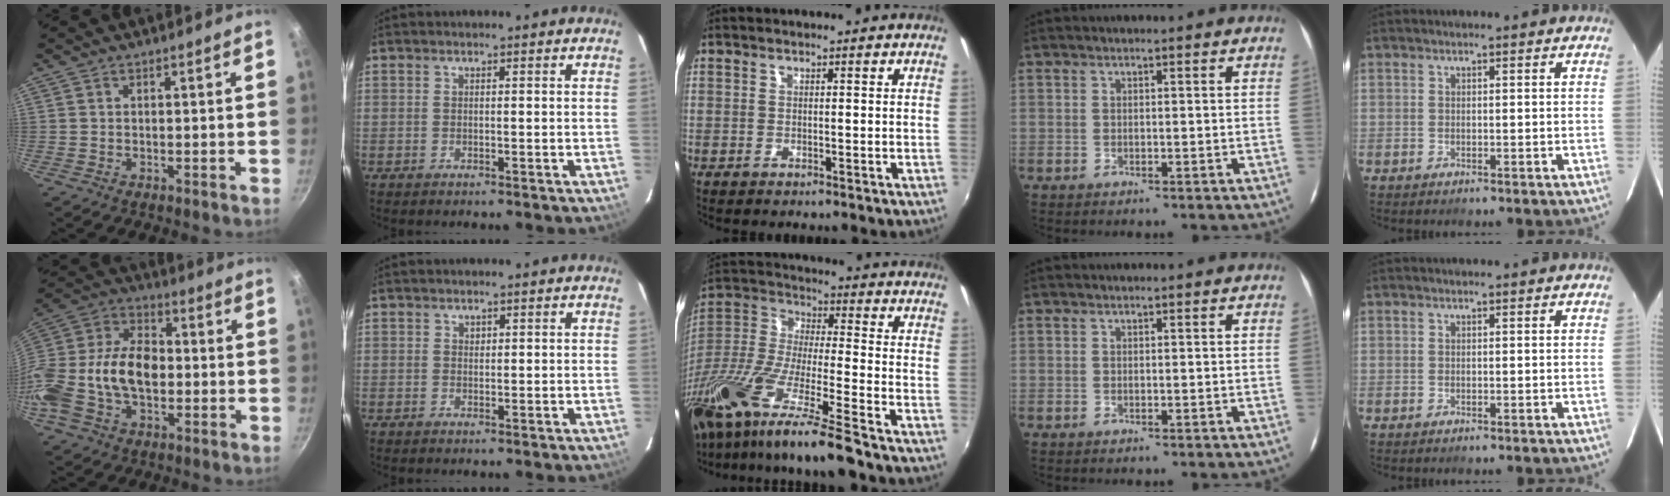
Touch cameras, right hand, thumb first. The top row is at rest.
{"thumb": {"total": 21.5, "force": [-2.5, 14.2, 15.9], "torque": [-0.301, 0.050, -0.056]}, "index": {"total": 0.7, "force": [0.4, 0.5, 0.1], "torque": [0.003, 0.005, 0.009]}, "middle": {"total": 20.5, "force": [-15.8, -0.1, 13.0], "torque": [-0.245, -0.045, -0.296]}}